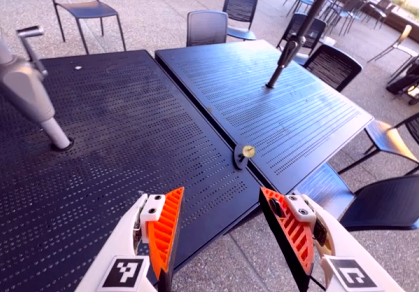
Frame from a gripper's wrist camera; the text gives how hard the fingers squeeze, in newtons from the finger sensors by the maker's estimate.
{"total": 0.0}